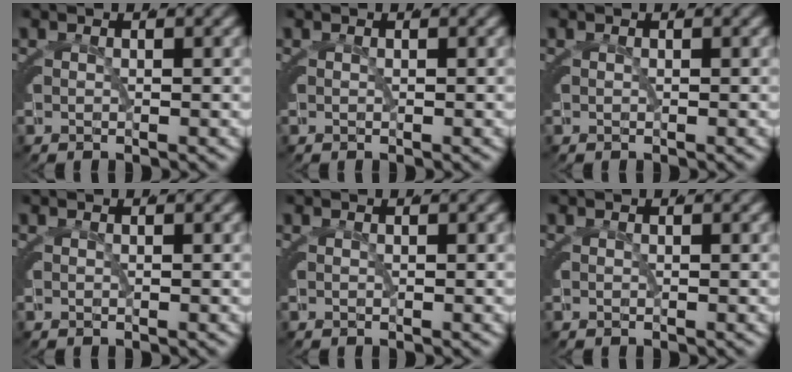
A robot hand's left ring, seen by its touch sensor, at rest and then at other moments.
{"total": 0.0}
{"total": 0.0}
{"total": 0.0}
{"total": 0.0}
{"total": 0.0}